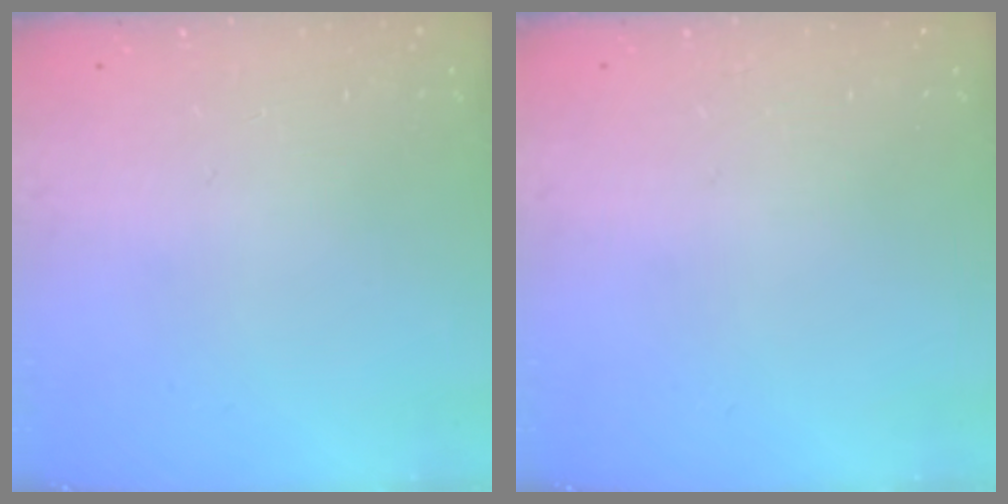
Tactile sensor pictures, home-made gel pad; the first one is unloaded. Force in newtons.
{"total": 0.0}